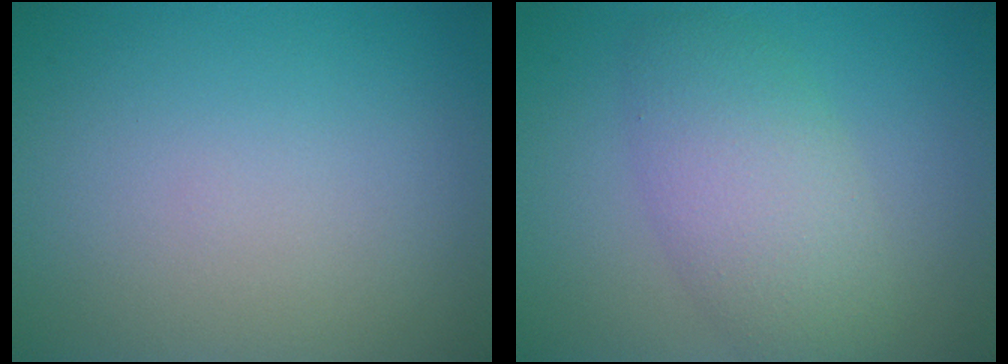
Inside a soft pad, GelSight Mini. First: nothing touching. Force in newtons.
{"total": 5.0, "press": 5.0, "slide": 0.4}